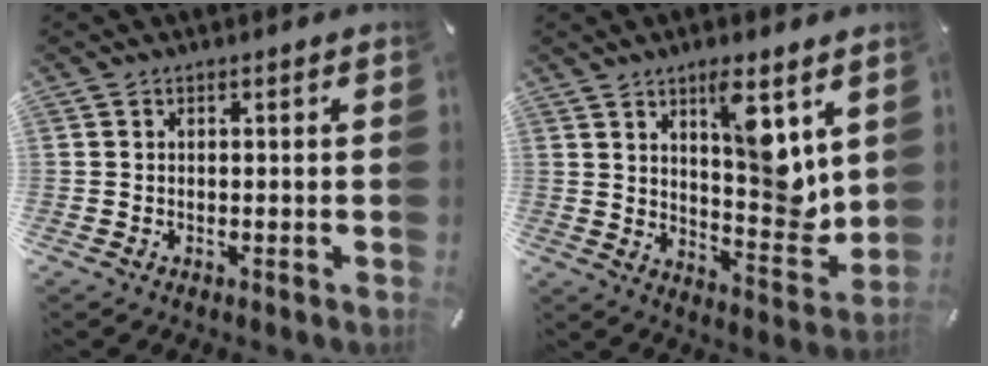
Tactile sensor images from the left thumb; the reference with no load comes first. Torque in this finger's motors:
{"motor_torque": [2.25, 2.19, 1.53, -1.26, 0.29]}